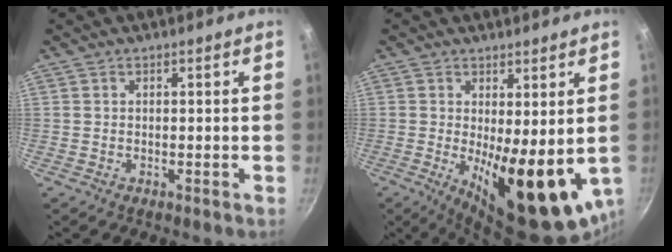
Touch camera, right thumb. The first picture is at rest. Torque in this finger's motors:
{"motor_torque": [2.50, 2.51, 2.43, -0.23, 0.53]}